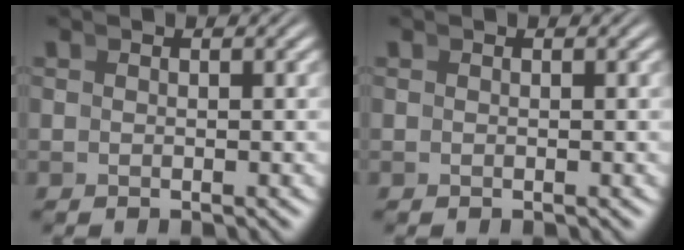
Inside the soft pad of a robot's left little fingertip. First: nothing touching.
{"total": 0.0}